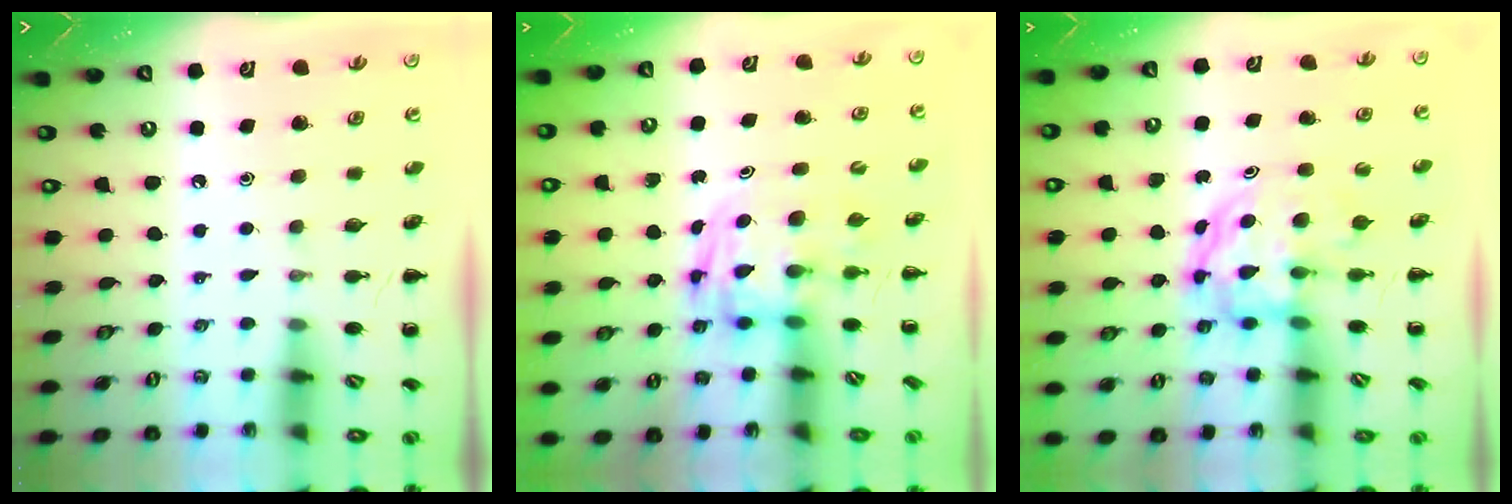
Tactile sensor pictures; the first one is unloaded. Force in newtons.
{"total": 2.9, "press": 2.9, "slide": 0.5}
{"total": 5.0, "press": 4.9, "slide": 1.2}